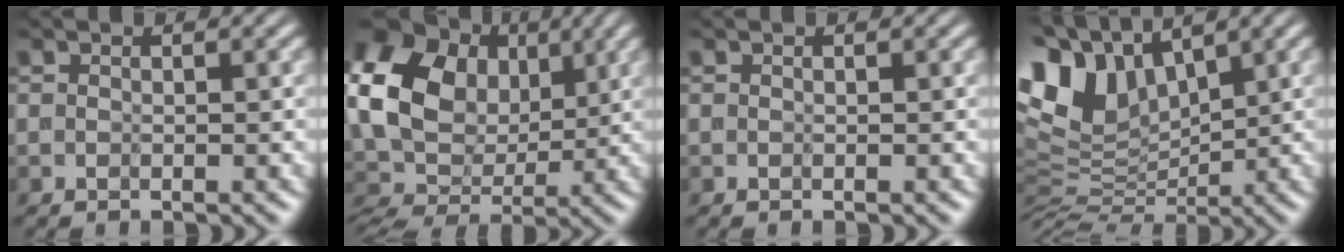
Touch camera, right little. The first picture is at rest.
{"total": 12.1, "force": [3.7, 9.2, 6.9], "torque": [-0.170, 0.017, 0.072]}
{"total": 0.0}
{"total": 7.0, "force": [3.8, 4.0, 4.3], "torque": [-0.116, 0.002, 0.071]}